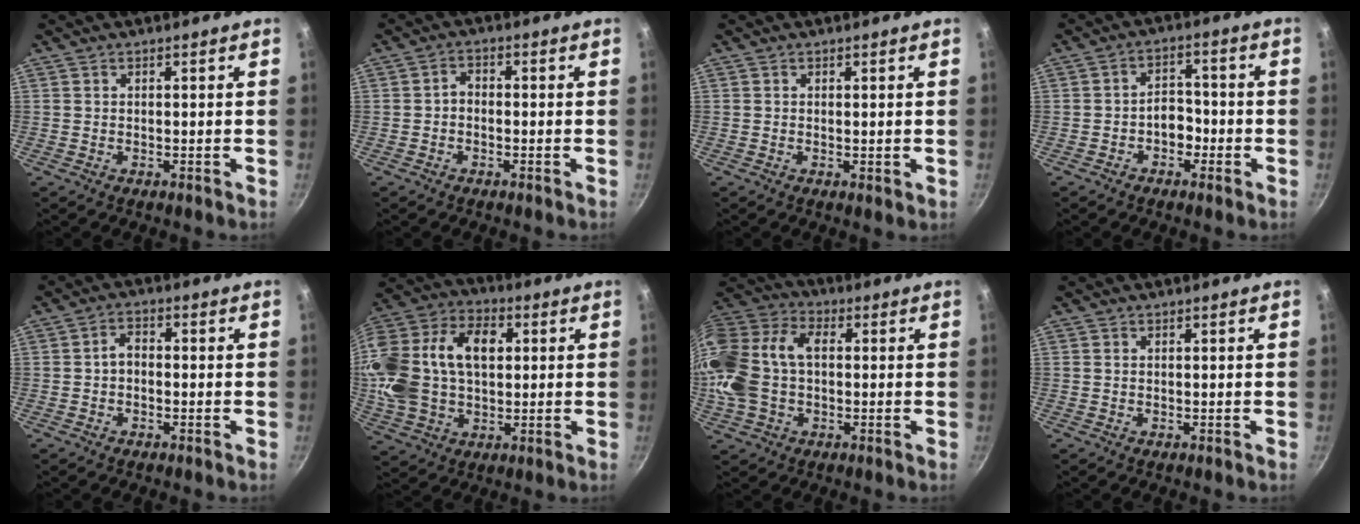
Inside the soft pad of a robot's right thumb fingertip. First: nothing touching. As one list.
[{"total": 2.2, "force": [-0.8, 1.5, 1.4], "torque": [-0.023, 0.015, -0.018]}, {"total": 0.6, "force": [0.1, 0.1, 0.6], "torque": [-0.008, -0.004, 0.000]}, {"total": 4.8, "force": [-1.9, 3.4, 2.7], "torque": [-0.010, 0.025, -0.032]}, {"total": 3.0, "force": [-0.7, 2.1, 2.1], "torque": [-0.029, 0.015, -0.016]}, {"total": 22.5, "force": [3.1, 15.2, 16.3], "torque": [-0.313, 0.034, 0.050]}, {"total": 20.1, "force": [0.0, 13.9, 14.5], "torque": [-0.310, 0.044, -0.011]}, {"total": 0.0}]